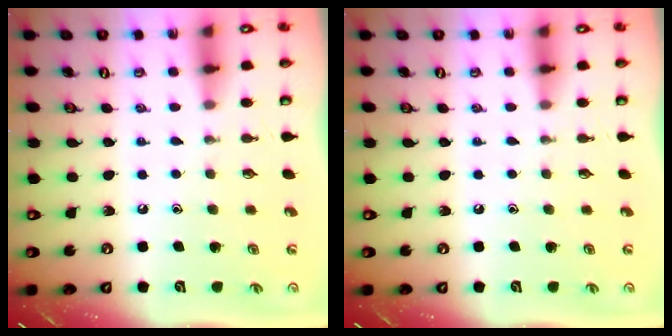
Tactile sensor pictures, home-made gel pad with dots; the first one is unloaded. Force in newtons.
{"total": 0.0}